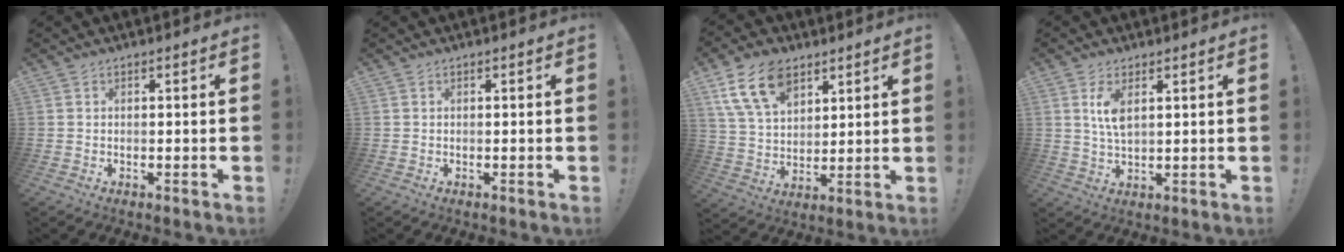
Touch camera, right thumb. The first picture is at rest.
{"total": 0.0}
{"total": 15.0, "force": [8.7, 9.0, 8.3], "torque": [-0.161, -0.034, 0.164]}
{"total": 5.6, "force": [2.2, 2.3, 4.6], "torque": [-0.085, -0.012, 0.033]}